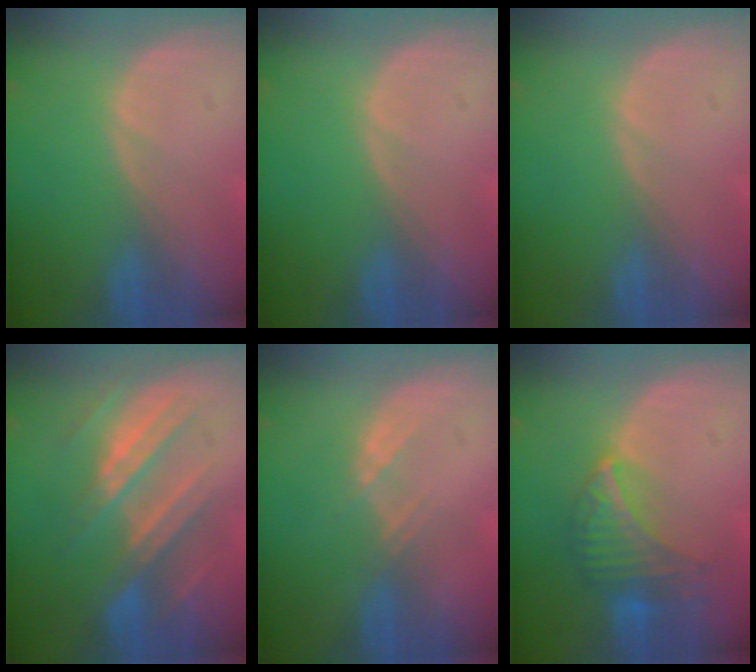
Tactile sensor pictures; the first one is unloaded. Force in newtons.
{"total": 0.0}
{"total": 0.0}
{"total": 8.0, "press": 7.9, "slide": 1.1}
{"total": 1.9, "press": 1.8, "slide": 0.8}
{"total": 6.8, "press": 6.6, "slide": 1.4}